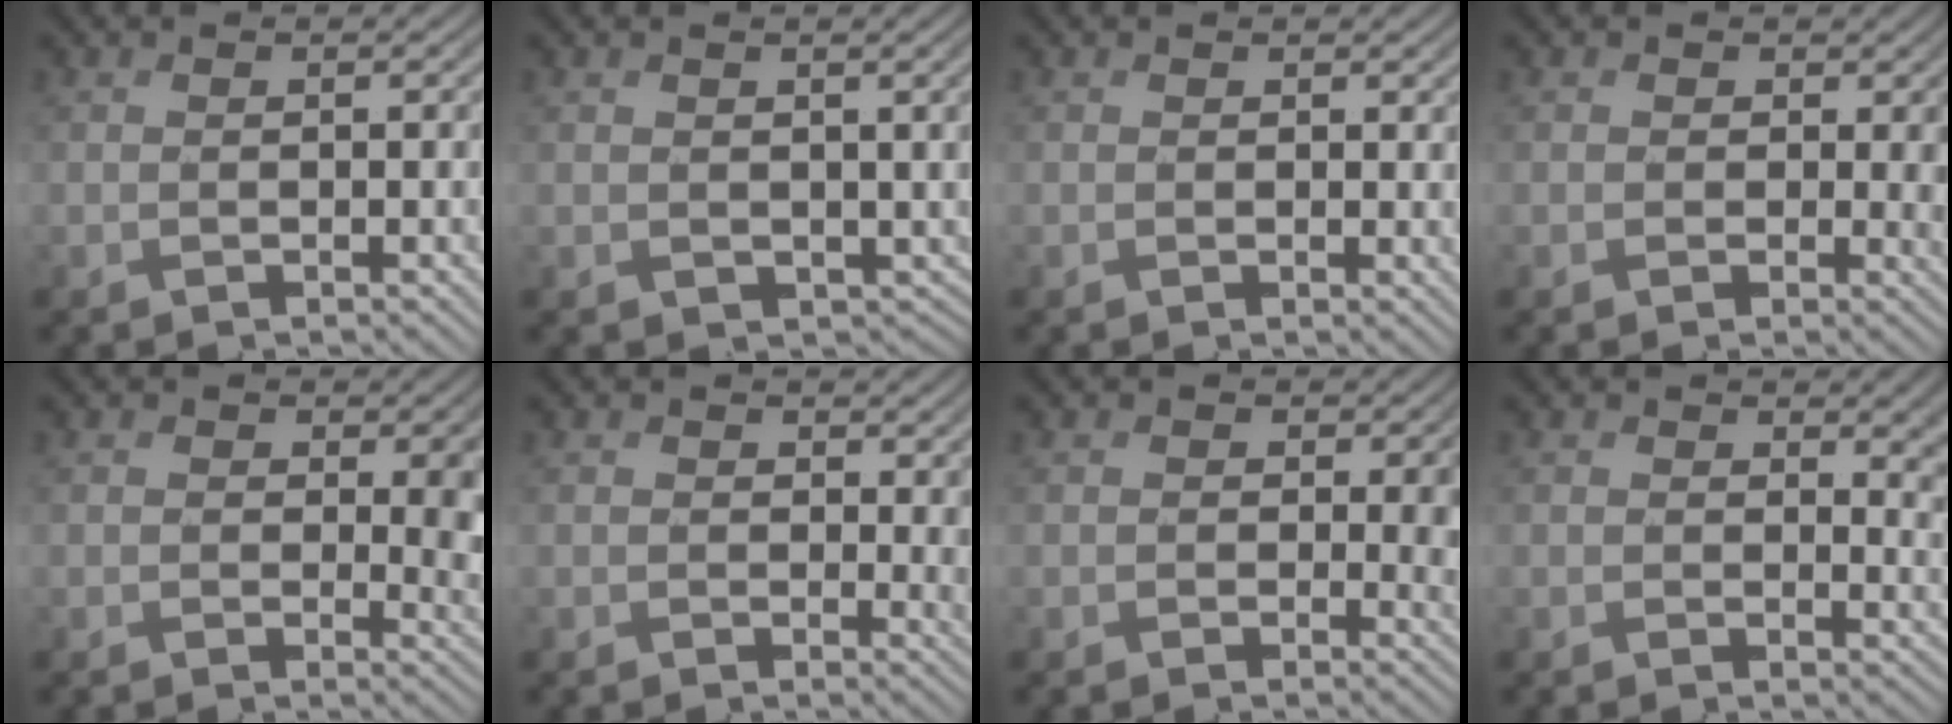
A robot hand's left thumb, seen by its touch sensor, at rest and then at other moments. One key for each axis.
{"total": 2.7, "fx": 0.8, "fy": 2.2, "fz": 1.4, "tx": -0.039, "ty": -0.014, "tz": 0.018}
{"total": 1.2, "fx": 0.7, "fy": 0.6, "fz": 0.7, "tx": -0.008, "ty": -0.005, "tz": 0.013}
{"total": 2.3, "fx": 0.6, "fy": 2.0, "fz": 1.1, "tx": -0.027, "ty": -0.009, "tz": 0.002}
{"total": 5.4, "fx": 1.2, "fy": 3.8, "fz": 3.6, "tx": -0.057, "ty": -0.014, "tz": 0.014}
{"total": 3.1, "fx": 1.3, "fy": 2.3, "fz": 1.8, "tx": -0.034, "ty": -0.012, "tz": 0.020}
{"total": 3.0, "fx": 0.6, "fy": 2.4, "fz": 1.6, "tx": -0.035, "ty": -0.012, "tz": 0.004}
{"total": 4.0, "fx": 2.0, "fy": 2.2, "fz": 2.7, "tx": -0.035, "ty": -0.012, "tz": 0.033}